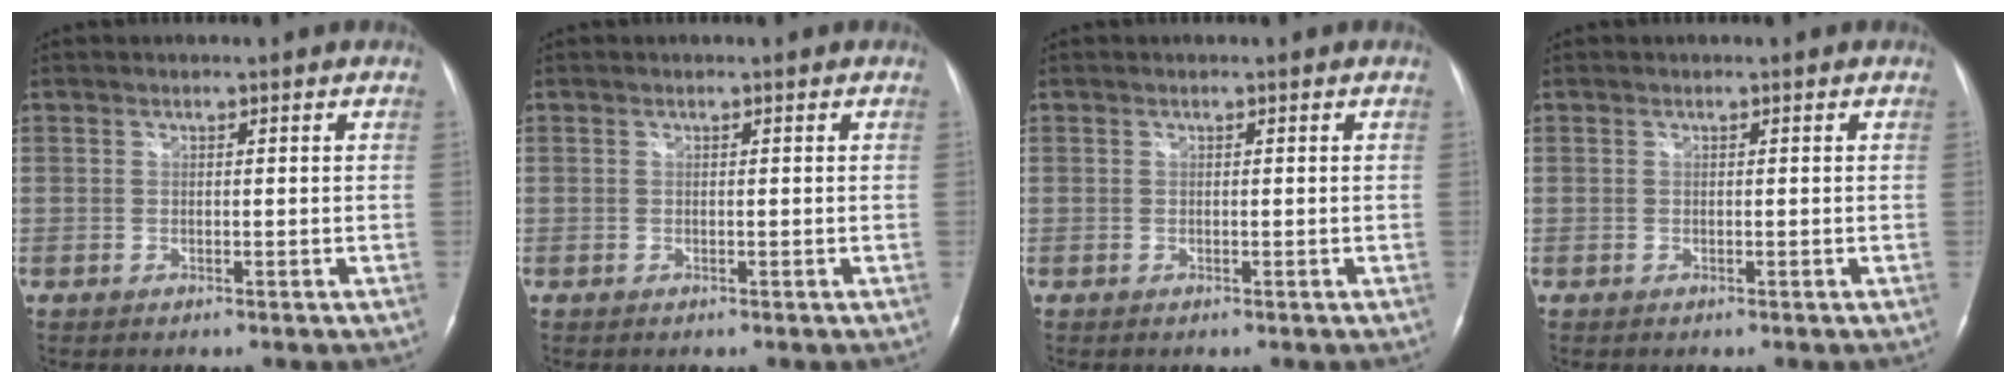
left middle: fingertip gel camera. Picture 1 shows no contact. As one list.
[{"total": 0.0}, {"total": 0.0}, {"total": 0.0}]